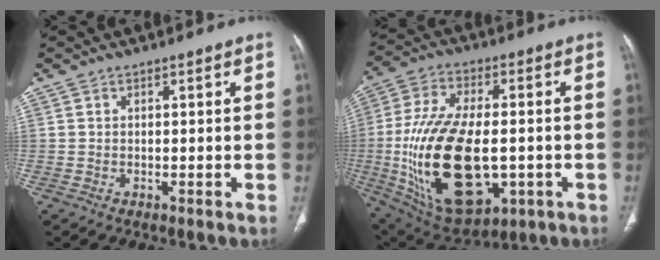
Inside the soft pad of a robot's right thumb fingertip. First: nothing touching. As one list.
[{"total": 26.4, "force": [-3.8, 13.9, 22.1], "torque": [-0.436, -0.007, -0.036]}]